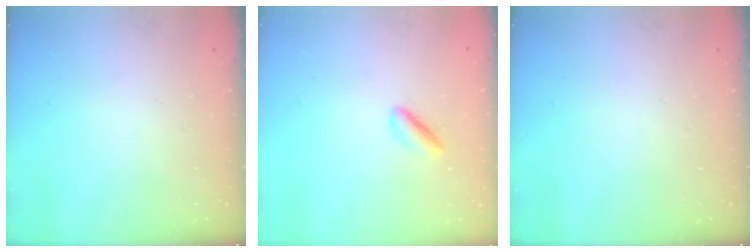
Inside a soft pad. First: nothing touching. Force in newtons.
{"total": 2.0, "press": 1.9, "slide": 0.6}
{"total": 0.0}